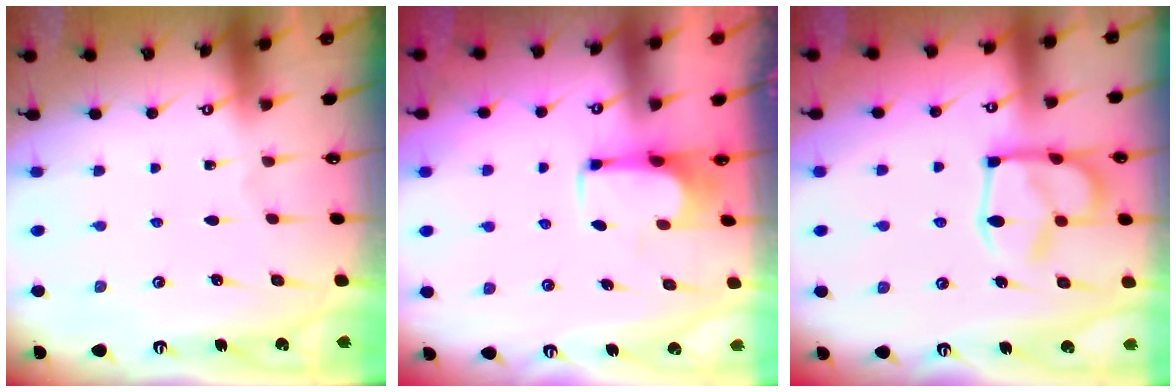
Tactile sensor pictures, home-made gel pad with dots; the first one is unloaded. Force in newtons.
{"total": 3.6, "press": 3.5, "slide": 0.7}
{"total": 15.0, "press": 15.0, "slide": 1.1}